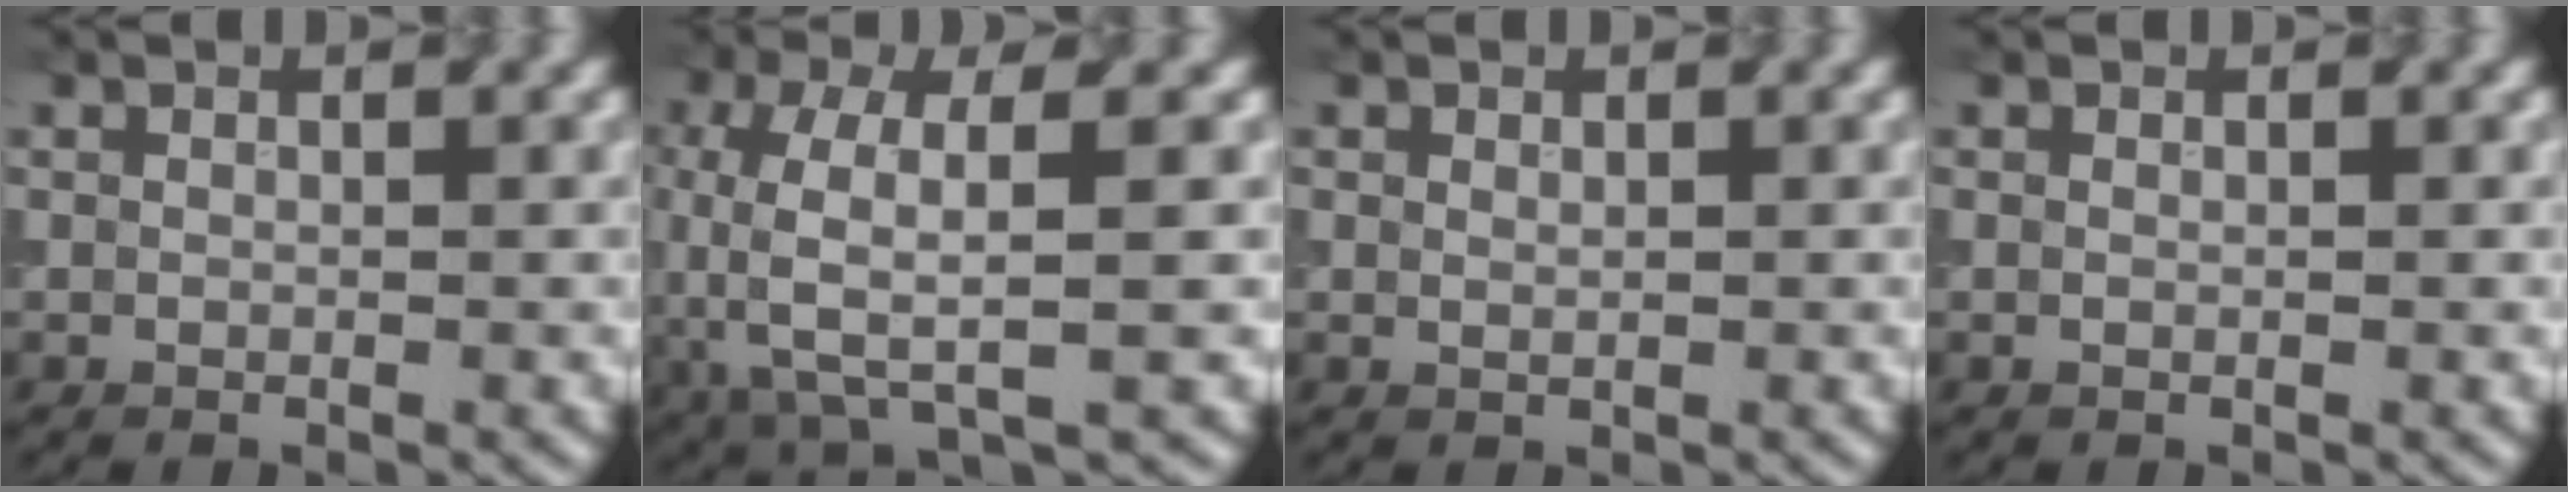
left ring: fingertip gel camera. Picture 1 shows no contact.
{"total": 7.2, "force": [-0.7, 2.7, 6.7], "torque": [-0.150, -0.001, -0.016]}
{"total": 0.6, "force": [0.3, 0.4, 0.3], "torque": [-0.004, -0.001, 0.005]}
{"total": 0.0}